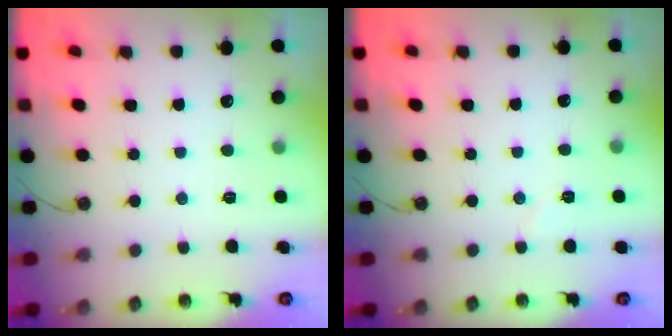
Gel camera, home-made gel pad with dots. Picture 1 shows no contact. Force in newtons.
{"total": 3.0, "press": 2.8, "slide": 1.0}